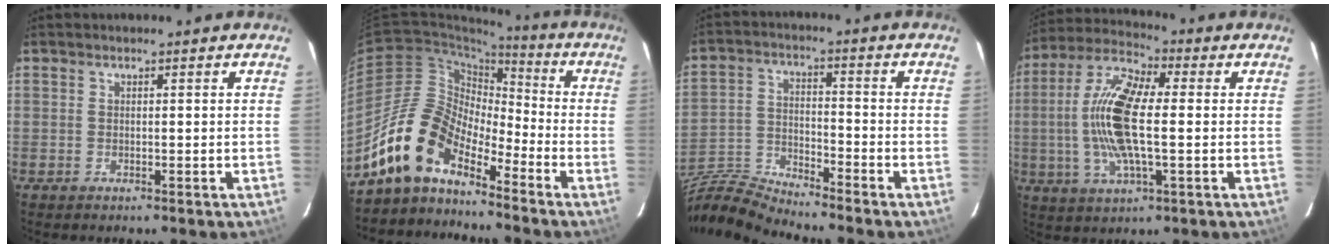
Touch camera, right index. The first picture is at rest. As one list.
[{"total": 13.4, "force": [-10.4, 5.8, 6.1], "torque": [-0.108, 0.017, -0.208]}, {"total": 11.8, "force": [-11.2, 0.9, 3.6], "torque": [-0.092, -0.008, -0.227]}, {"total": 15.2, "force": [-0.1, 5.0, 14.3], "torque": [-0.298, 0.011, -0.012]}]